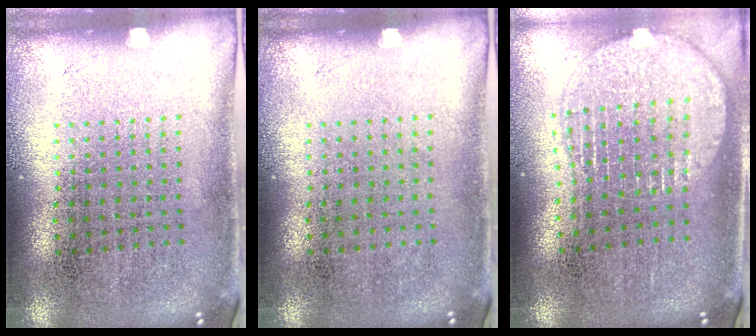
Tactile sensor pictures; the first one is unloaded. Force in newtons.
{"total": 0.0}
{"total": 1.9, "press": 1.6, "slide": 1.0}